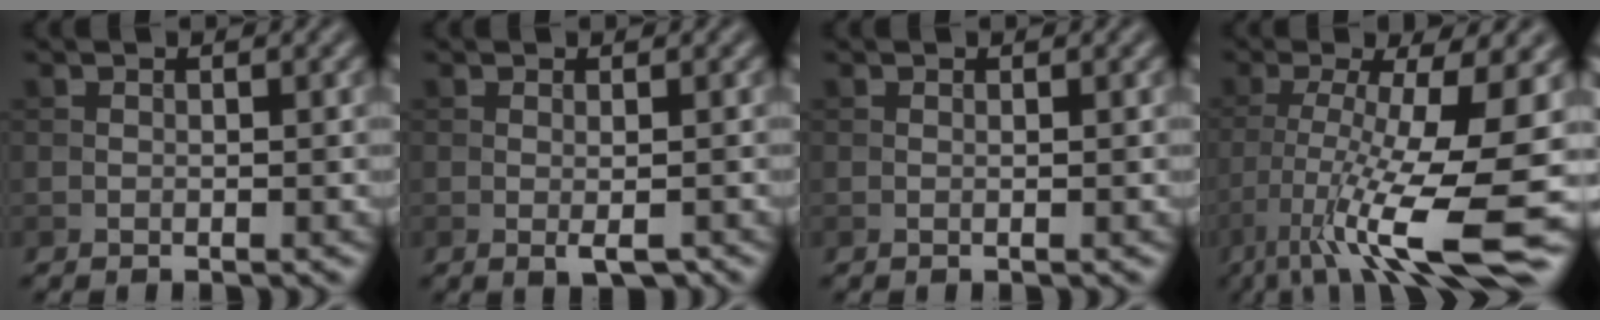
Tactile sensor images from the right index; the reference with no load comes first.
{"total": 1.5, "force": [-0.3, 0.2, 1.5], "torque": [-0.025, -0.003, -0.004]}
{"total": 0.0}
{"total": 11.6, "force": [-4.7, 2.3, 10.3], "torque": [-0.178, -0.012, -0.078]}